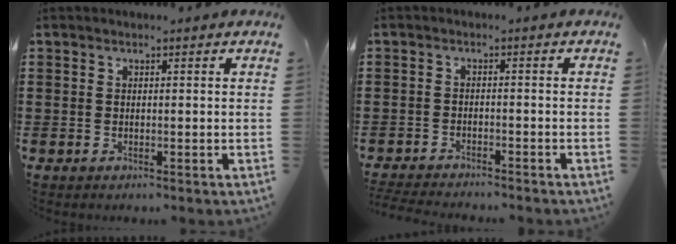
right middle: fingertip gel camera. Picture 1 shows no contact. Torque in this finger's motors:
{"motor_torque": [1.13, -0.53, 0.10, 0.02]}